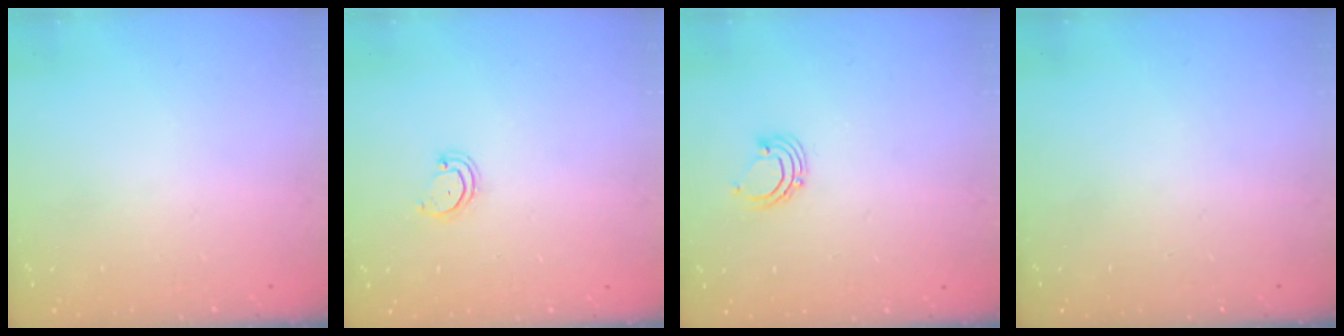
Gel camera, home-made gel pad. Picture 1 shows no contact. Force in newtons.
{"total": 3.0, "press": 3.0, "slide": 0.2}
{"total": 2.9, "press": 2.9, "slide": 0.2}
{"total": 0.0}